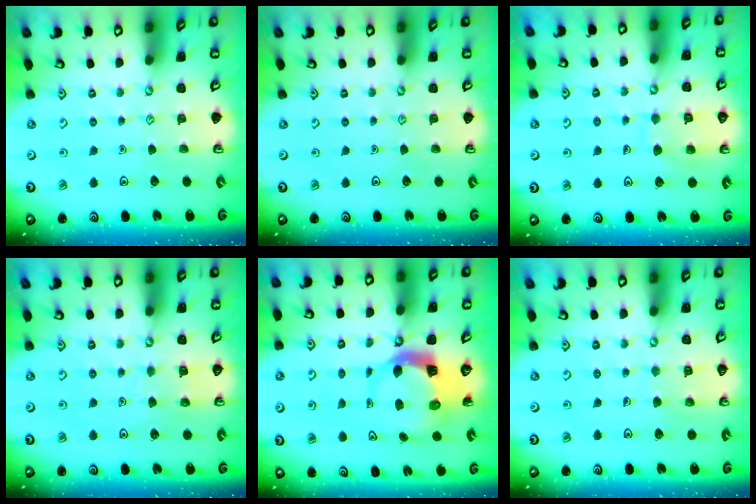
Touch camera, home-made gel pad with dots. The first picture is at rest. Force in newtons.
{"total": 0.0}
{"total": 9.1, "press": 9.1, "slide": 0.7}
{"total": 4.9, "press": 4.9, "slide": 0.4}
{"total": 5.8, "press": 5.7, "slide": 0.7}
{"total": 6.0, "press": 6.0, "slide": 0.5}